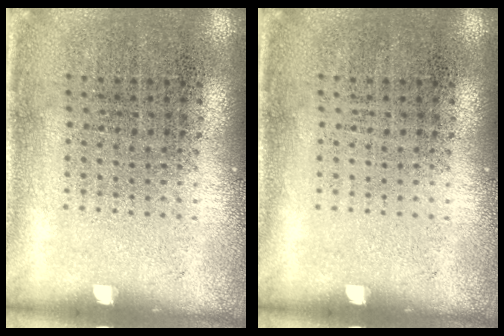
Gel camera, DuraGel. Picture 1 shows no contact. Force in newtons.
{"total": 0.0}